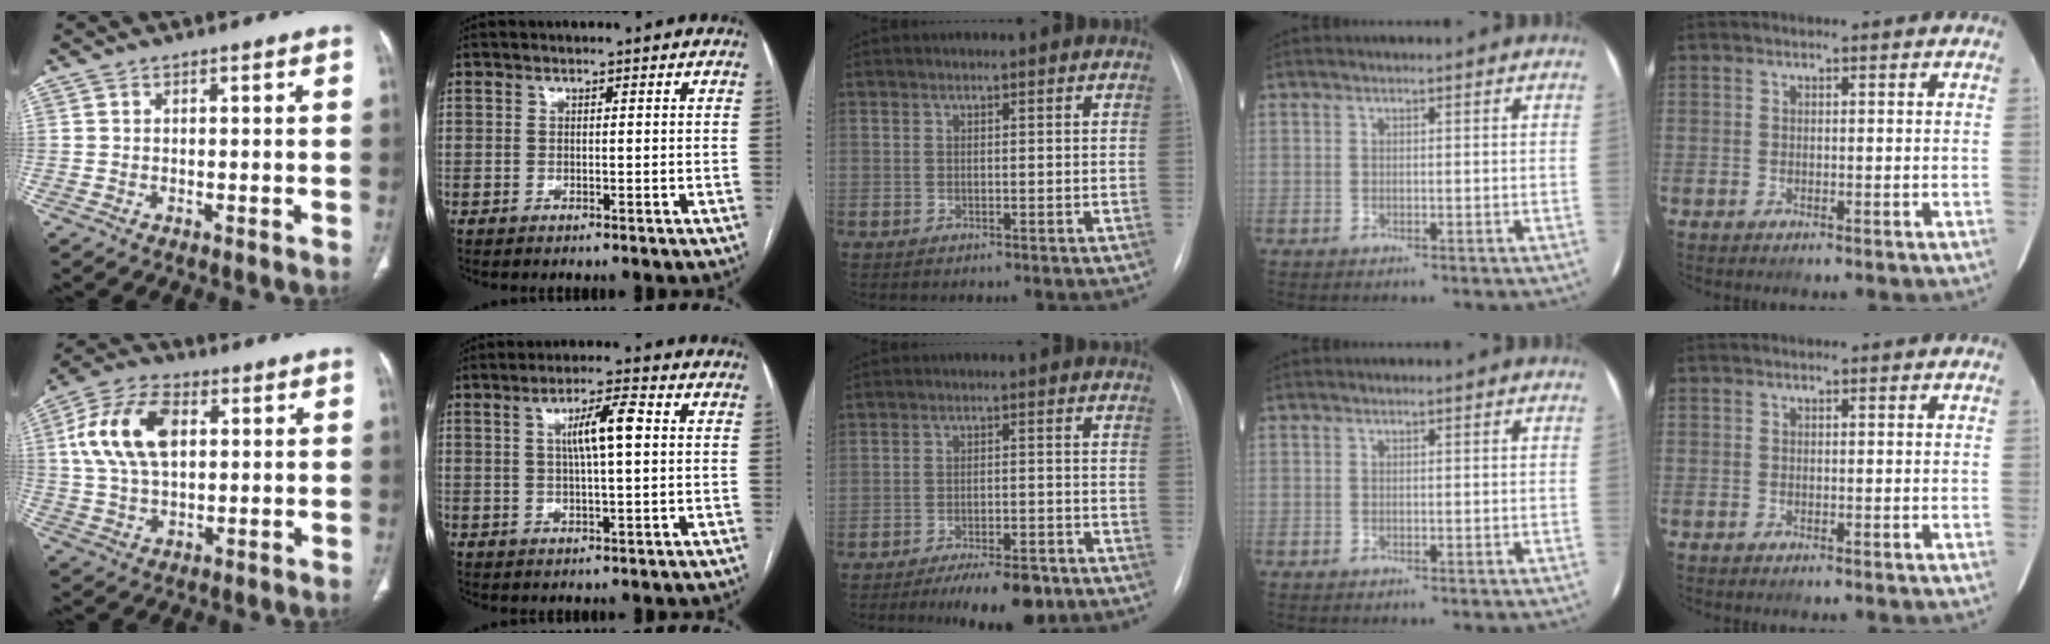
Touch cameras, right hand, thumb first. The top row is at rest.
{"thumb": {"total": 14.1, "force": [3.2, 8.3, 10.9], "torque": [-0.210, 0.013, 0.057]}, "index": {"total": 6.5, "force": [1.3, 0.7, 6.3], "torque": [-0.111, 0.010, 0.022]}, "middle": {"total": 8.2, "force": [-6.2, 2.5, 4.8], "torque": [-0.065, -0.005, -0.093]}}